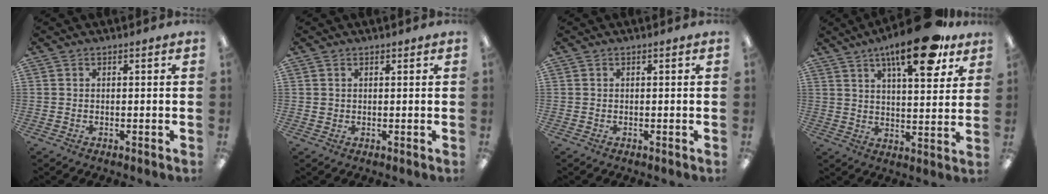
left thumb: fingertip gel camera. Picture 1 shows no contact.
{"total": 1.2, "force": [0.5, 1.0, 0.1], "torque": [-0.003, 0.003, 0.009]}
{"total": 0.0}
{"total": 16.7, "force": [10.7, 4.9, 11.8], "torque": [-0.177, -0.049, 0.167]}